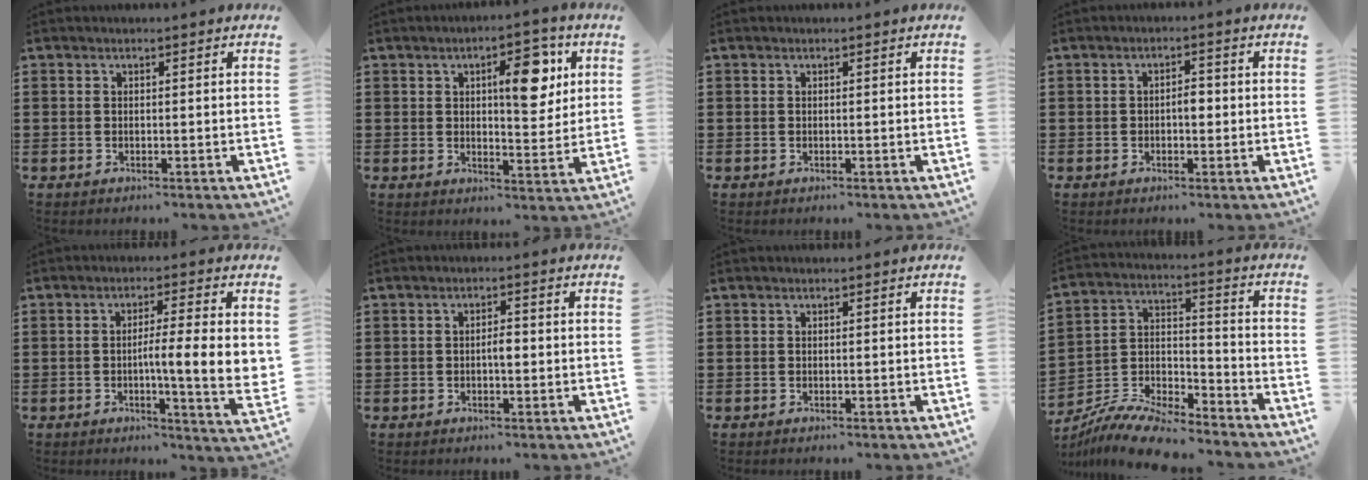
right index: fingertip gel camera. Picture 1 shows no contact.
{"total": 9.0, "force": [3.2, 3.6, 7.6], "torque": [-0.106, -0.007, 0.044]}
{"total": 0.0}
{"total": 2.3, "force": [-0.3, 1.1, 2.0], "torque": [-0.029, 0.000, -0.009]}
{"total": 8.1, "force": [-0.1, 0.7, 8.0], "torque": [-0.134, -0.006, -0.005]}
{"total": 1.9, "force": [-0.3, 0.7, 1.8], "torque": [-0.033, 0.003, -0.007]}
{"total": 0.0}
{"total": 9.9, "force": [-9.2, 1.6, 3.3], "torque": [-0.065, 0.018, -0.181]}